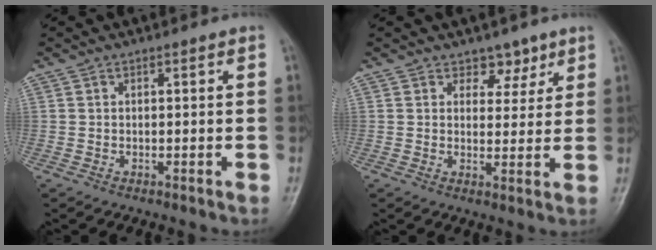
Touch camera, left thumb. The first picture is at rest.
{"total": 4.1, "force": [2.9, 2.6, 1.2], "torque": [0.015, -0.018, 0.041]}